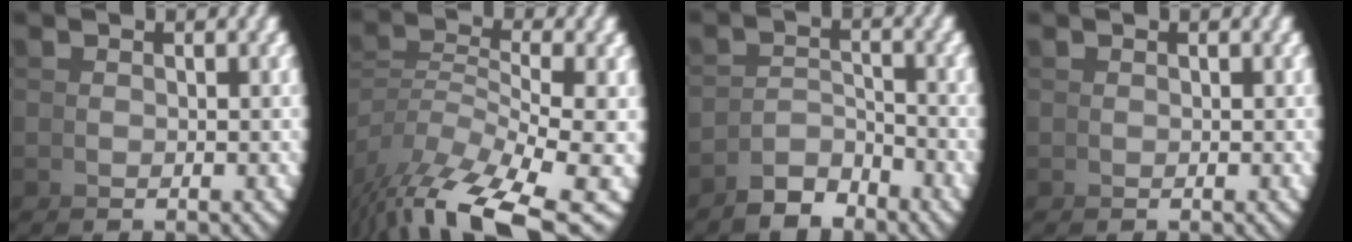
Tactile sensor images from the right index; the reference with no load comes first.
{"total": 7.0, "force": [-3.7, 2.8, 5.2], "torque": [-0.110, -0.037, -0.036]}
{"total": 3.3, "force": [-3.1, 0.1, 1.0], "torque": [0.001, -0.001, -0.052]}
{"total": 0.0}